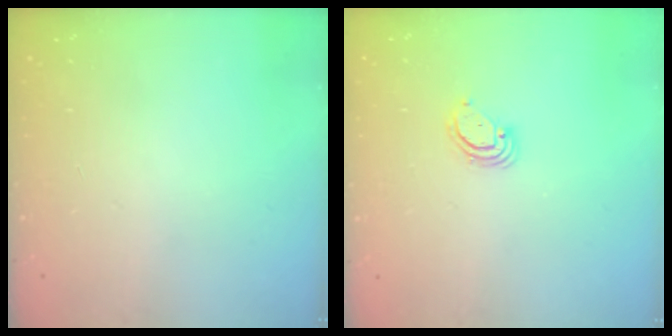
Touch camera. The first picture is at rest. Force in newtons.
{"total": 2.9, "press": 2.9, "slide": 0.2}